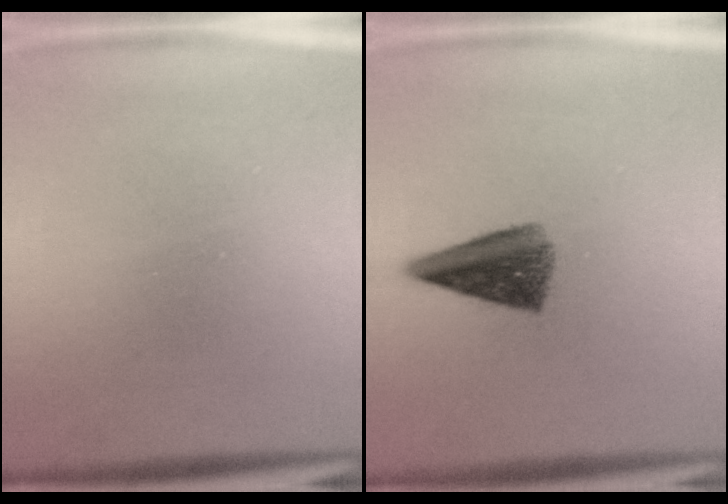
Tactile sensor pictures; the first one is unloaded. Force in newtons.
{"total": 7.2}